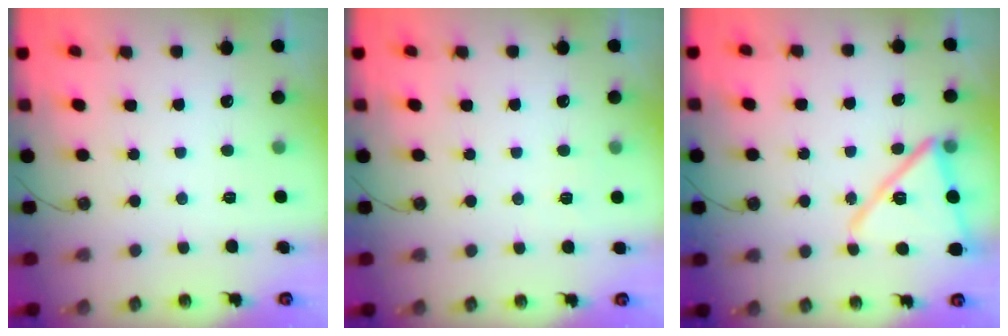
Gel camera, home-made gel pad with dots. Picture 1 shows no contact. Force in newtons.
{"total": 2.7, "press": 2.7, "slide": 0.5}
{"total": 14.3, "press": 14.2, "slide": 1.5}